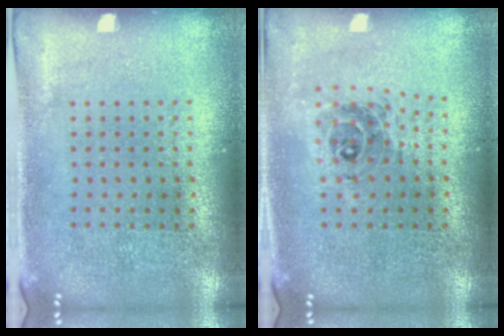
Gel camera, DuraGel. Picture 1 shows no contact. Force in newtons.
{"total": 0.7, "press": 0.7, "slide": 0.1}